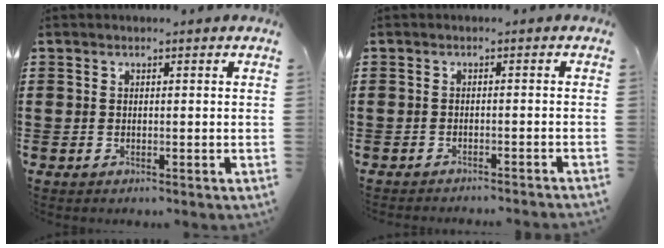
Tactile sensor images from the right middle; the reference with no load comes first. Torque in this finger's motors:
{"motor_torque": [1.11, -1.03, 0.42, 0.04]}